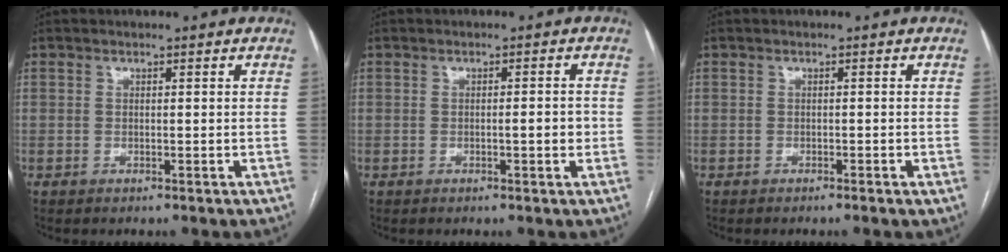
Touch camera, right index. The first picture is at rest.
{"total": 2.3, "force": [-0.5, 0.3, 2.2], "torque": [-0.032, 0.001, -0.008]}
{"total": 0.7, "force": [-0.5, 0.0, 0.4], "torque": [-0.009, -0.001, -0.010]}